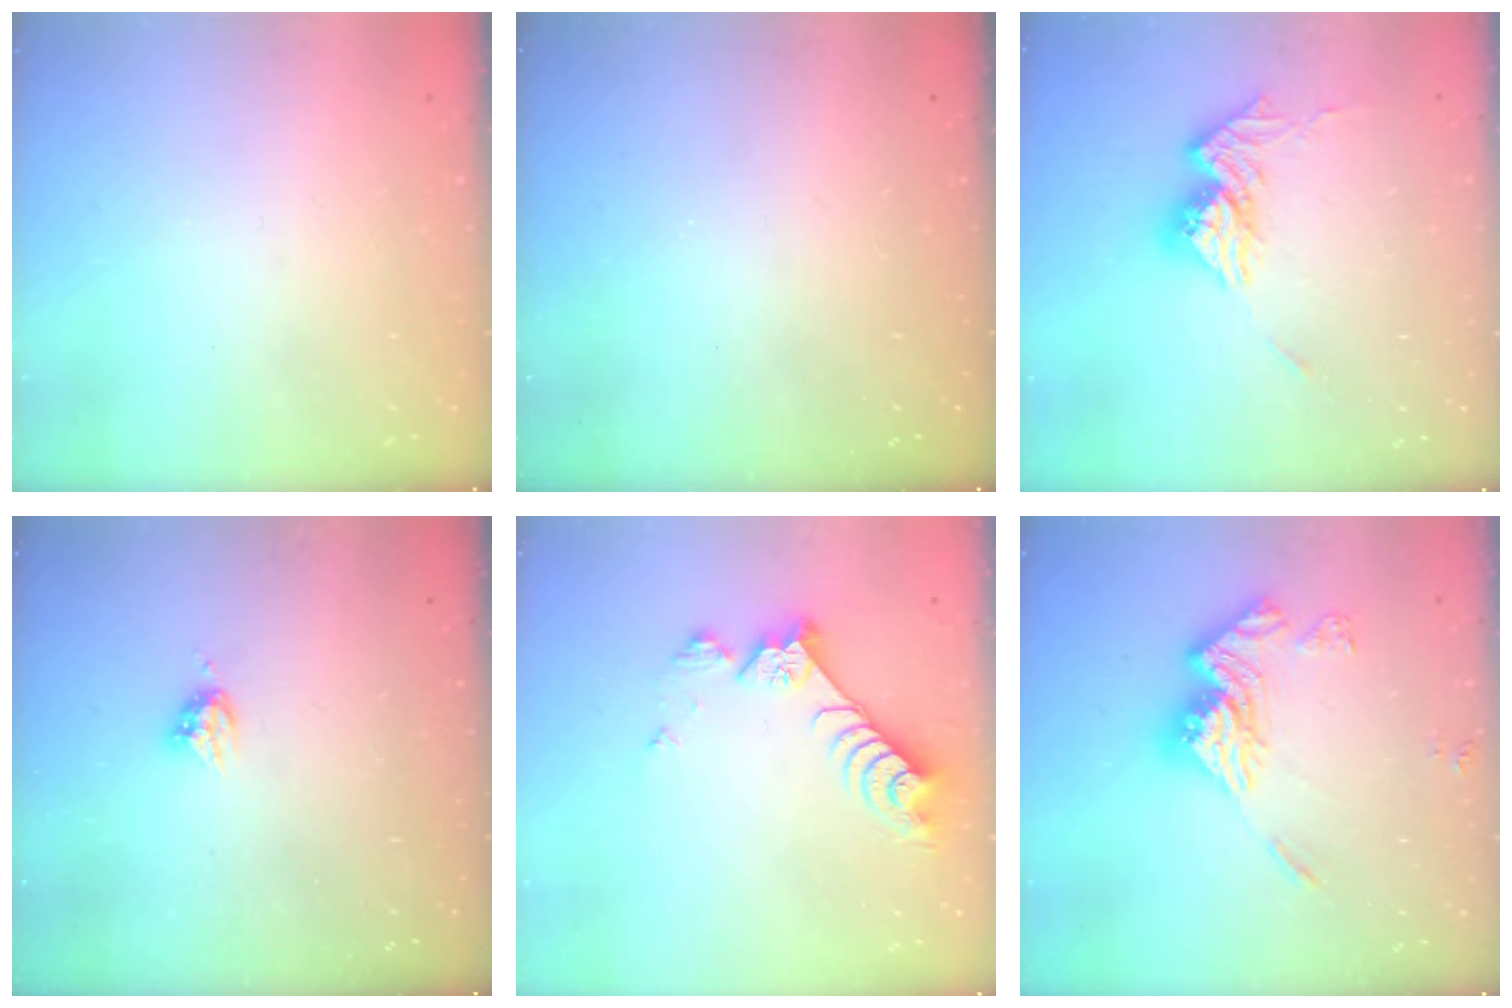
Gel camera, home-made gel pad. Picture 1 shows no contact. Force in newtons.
{"total": 0.0}
{"total": 13.6, "press": 13.5, "slide": 1.6}
{"total": 4.6, "press": 4.6, "slide": 0.5}
{"total": 9.6, "press": 9.6, "slide": 0.6}
{"total": 15.7, "press": 15.6, "slide": 1.7}